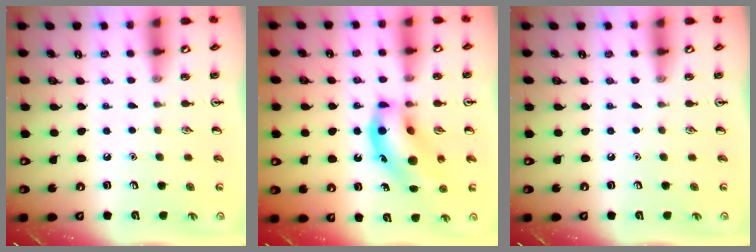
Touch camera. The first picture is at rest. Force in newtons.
{"total": 14.4, "press": 13.8, "slide": 4.0}
{"total": 0.0}